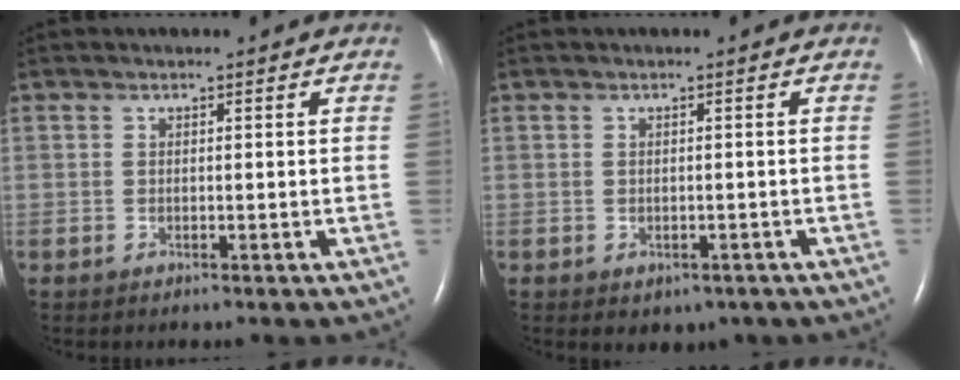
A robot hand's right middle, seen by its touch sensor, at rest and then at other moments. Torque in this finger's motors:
{"motor_torque": [-0.06, -0.05, 0.11, 0.03]}